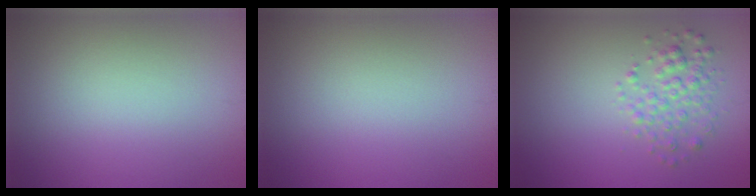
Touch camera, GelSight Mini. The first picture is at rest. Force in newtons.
{"total": 0.0}
{"total": 2.6, "press": 2.6, "slide": 0.0}